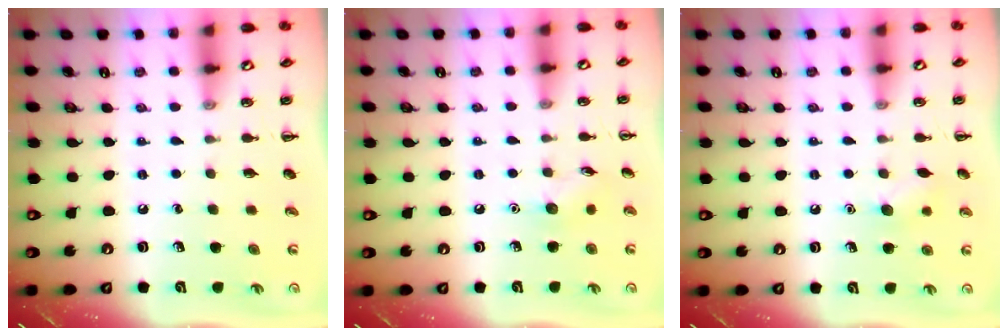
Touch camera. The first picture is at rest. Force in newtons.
{"total": 6.5, "press": 6.3, "slide": 1.6}
{"total": 7.8, "press": 7.7, "slide": 1.6}